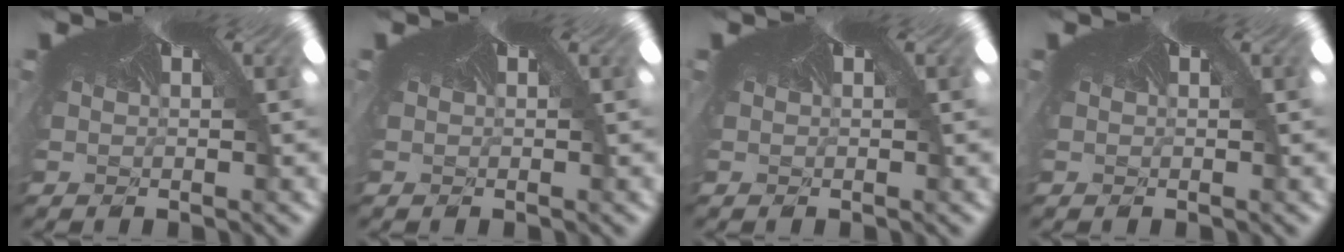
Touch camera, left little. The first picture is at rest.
{"total": 0.0}
{"total": 0.0}
{"total": 0.0}